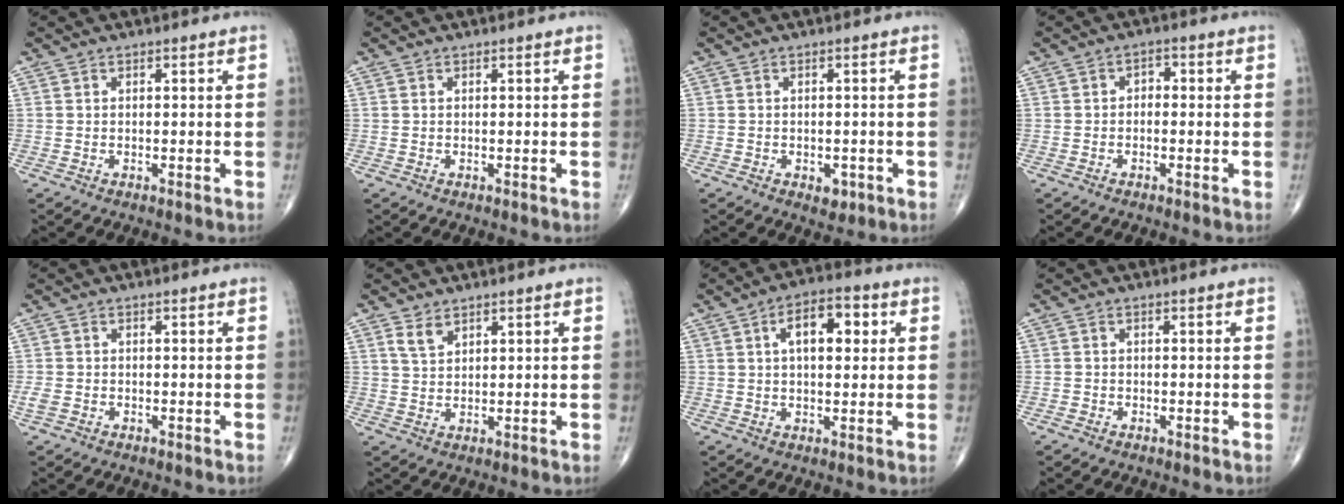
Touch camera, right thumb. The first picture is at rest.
{"total": 0.0}
{"total": 2.3, "force": [-0.9, 1.6, 1.5], "torque": [-0.010, 0.000, -0.007]}
{"total": 2.0, "force": [-0.3, 1.4, 1.3], "torque": [-0.007, 0.012, -0.014]}
{"total": 2.0, "force": [-0.8, 1.5, 1.1], "torque": [-0.029, 0.002, -0.014]}
{"total": 3.0, "force": [2.0, 1.6, 1.6], "torque": [-0.025, -0.011, 0.045]}
{"total": 9.2, "force": [2.4, 4.7, 7.6], "torque": [-0.098, 0.014, 0.032]}
{"total": 0.9, "force": [-0.5, 0.7, 0.1], "torque": [0.002, 0.004, -0.012]}